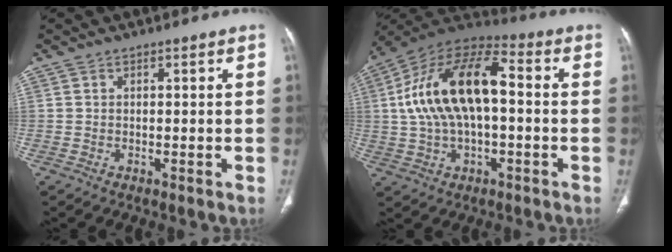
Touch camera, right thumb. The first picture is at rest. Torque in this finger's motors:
{"motor_torque": [2.29, 2.29, 1.46, -0.50, 0.54]}